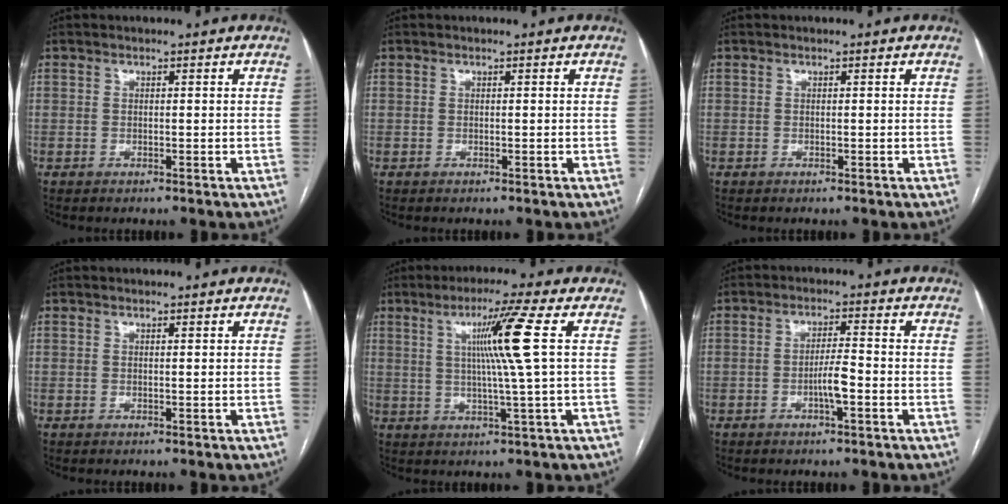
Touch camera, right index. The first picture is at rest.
{"total": 0.0}
{"total": 0.0}
{"total": 0.0}
{"total": 8.7, "force": [2.0, -2.3, 8.1], "torque": [-0.142, 0.001, 0.041]}
{"total": 3.8, "force": [-1.4, 0.4, 3.5], "torque": [-0.065, 0.000, -0.025]}